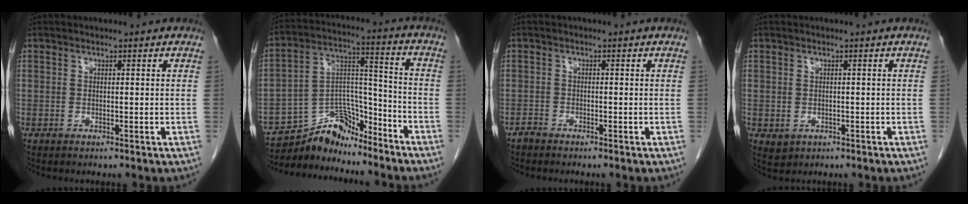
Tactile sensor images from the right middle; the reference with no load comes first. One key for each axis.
{"total": 10.4, "fx": -10.0, "fy": 2.8, "fz": 1.3, "tx": -0.021, "ty": 0.038, "tz": -0.184}
{"total": 1.0, "fx": -1.0, "fy": 0.2, "fz": 0.1, "tx": -0.003, "ty": 0.000, "tz": -0.022}
{"total": 1.6, "fx": -0.4, "fy": 1.4, "fz": 0.7, "tx": -0.012, "ty": 0.000, "tz": 0.005}